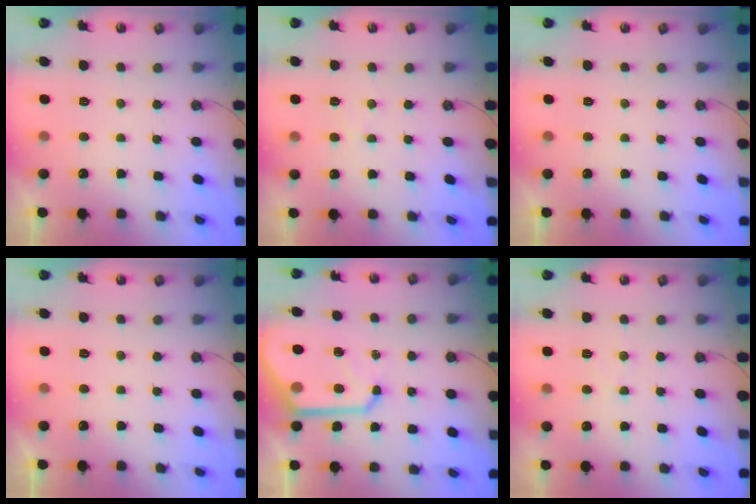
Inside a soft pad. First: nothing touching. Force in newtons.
{"total": 5.2, "press": 5.1, "slide": 0.8}
{"total": 0.0}
{"total": 0.0}
{"total": 13.9, "press": 13.9, "slide": 1.4}
{"total": 4.9, "press": 4.9, "slide": 0.3}